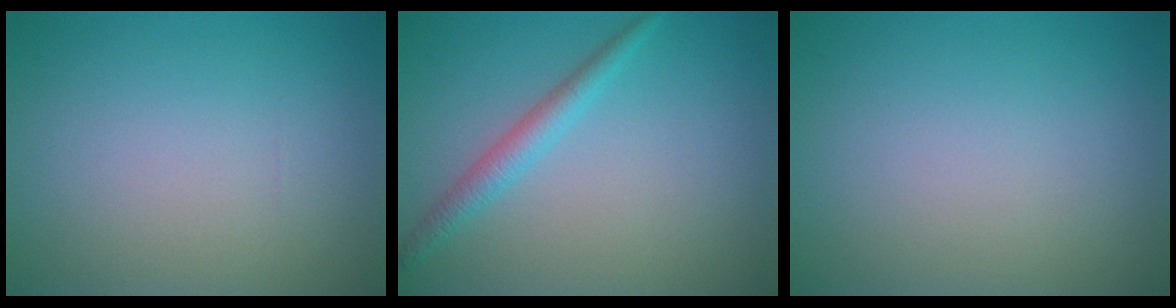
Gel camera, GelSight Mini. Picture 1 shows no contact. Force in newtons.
{"total": 2.2, "press": 2.2, "slide": 0.1}
{"total": 0.0}